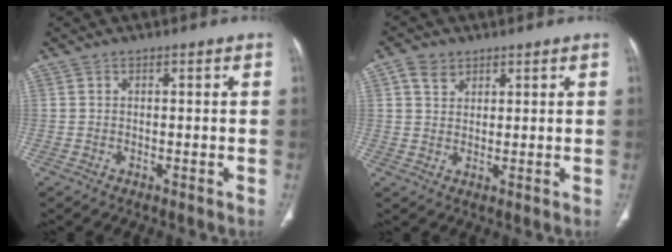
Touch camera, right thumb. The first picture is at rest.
{"total": 3.8, "force": [2.1, 2.7, 1.6], "torque": [-0.021, -0.006, 0.042]}